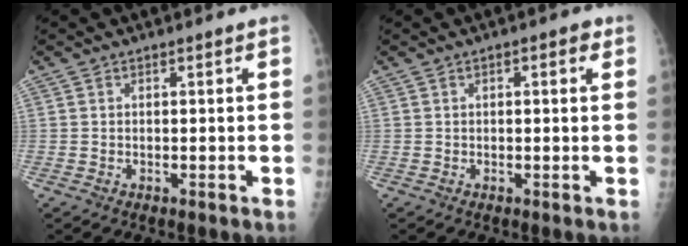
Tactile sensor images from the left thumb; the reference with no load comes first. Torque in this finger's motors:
{"motor_torque": [-0.30, 0.07, 0.05, 0.04, -0.02]}